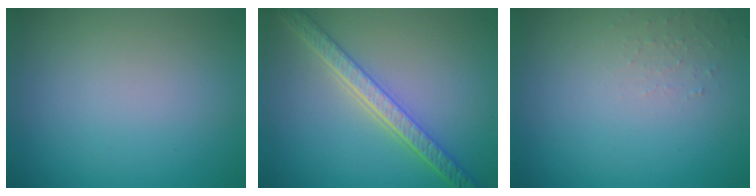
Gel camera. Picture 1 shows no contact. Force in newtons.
{"total": 5.0, "press": 4.2, "slide": 2.6}
{"total": 1.1, "press": 1.0, "slide": 0.2}